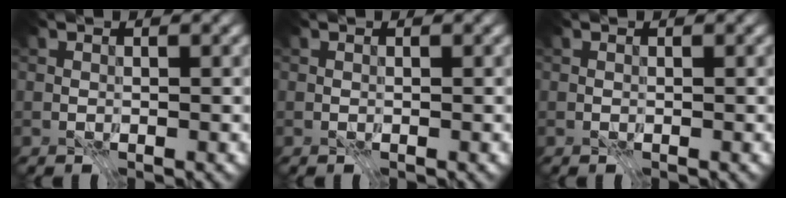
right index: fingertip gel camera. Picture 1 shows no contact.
{"total": 0.0}
{"total": 0.0}